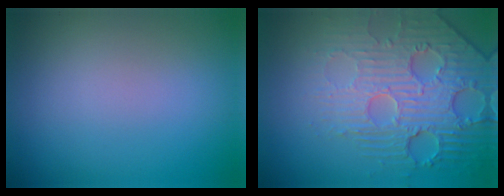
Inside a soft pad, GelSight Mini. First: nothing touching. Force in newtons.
{"total": 5.3, "press": 4.8, "slide": 2.2}